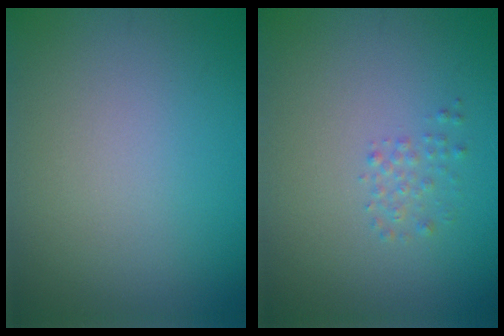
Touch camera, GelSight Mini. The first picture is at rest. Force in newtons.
{"total": 1.0, "press": 1.0, "slide": 0.0}